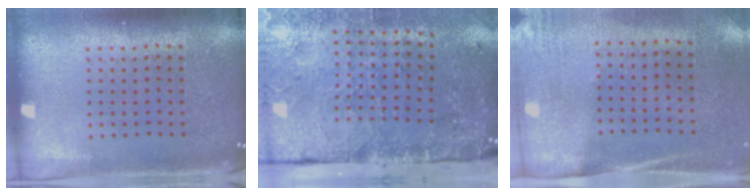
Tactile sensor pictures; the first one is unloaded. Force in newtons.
{"total": 5.0, "press": 3.6, "slide": 3.4}
{"total": 2.6, "press": 2.3, "slide": 1.3}